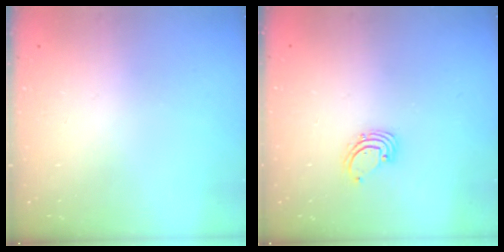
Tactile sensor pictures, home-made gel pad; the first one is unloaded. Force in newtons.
{"total": 1.6, "press": 1.6, "slide": 0.1}